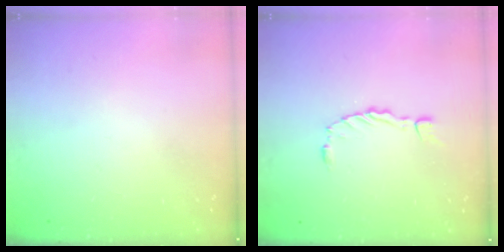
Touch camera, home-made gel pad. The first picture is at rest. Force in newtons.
{"total": 0.0}